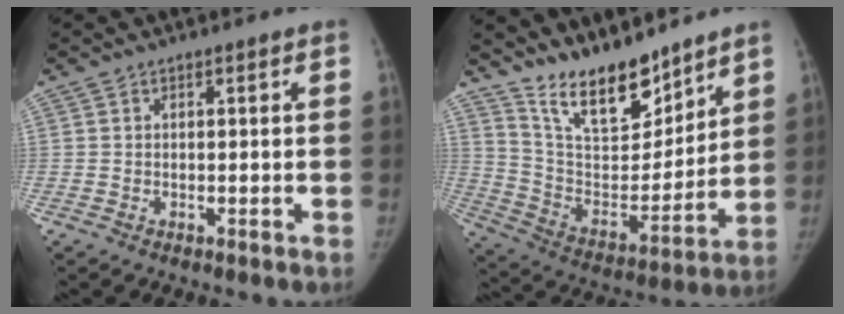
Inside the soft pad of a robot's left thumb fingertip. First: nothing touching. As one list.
[{"total": 16.4, "force": [13.5, 5.8, 7.4], "torque": [-0.079, -0.093, 0.251]}]